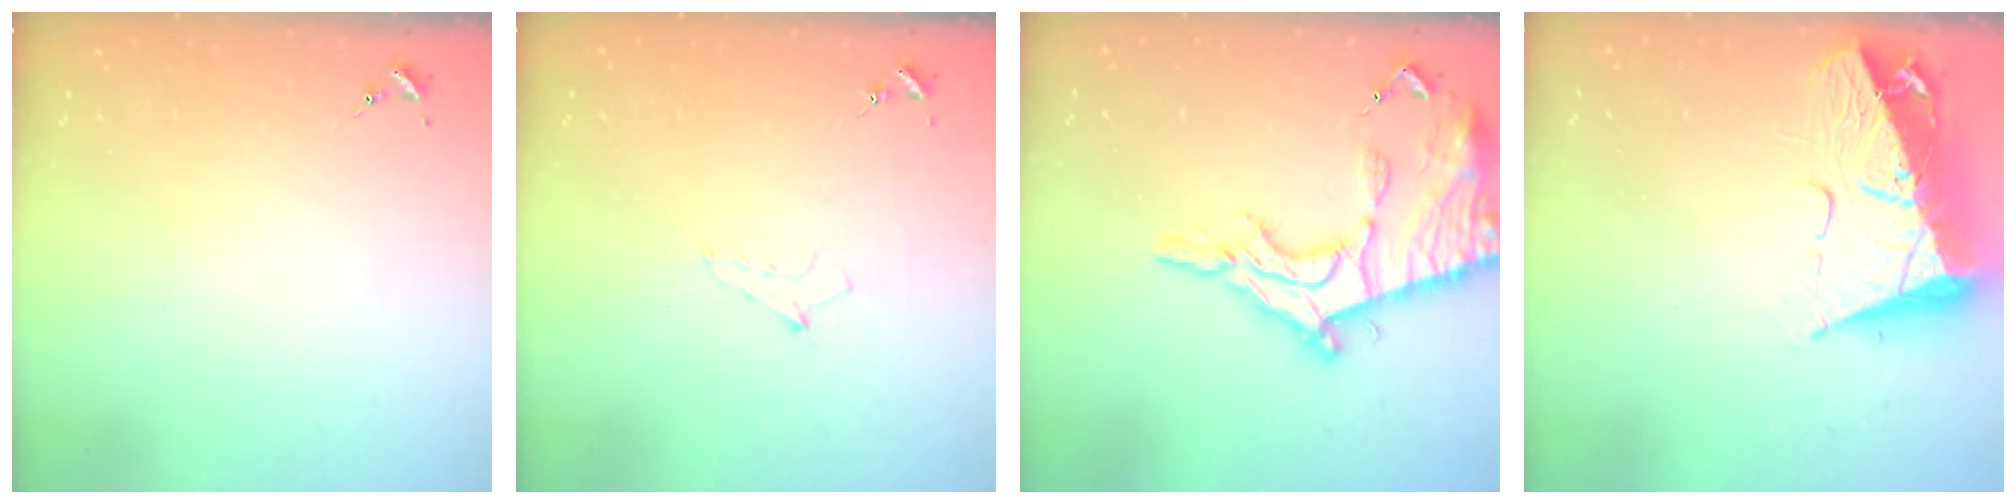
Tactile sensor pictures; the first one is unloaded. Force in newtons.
{"total": 5.4, "press": 5.4, "slide": 0.7}
{"total": 19.6, "press": 19.6, "slide": 1.7}
{"total": 17.4, "press": 17.3, "slide": 1.6}